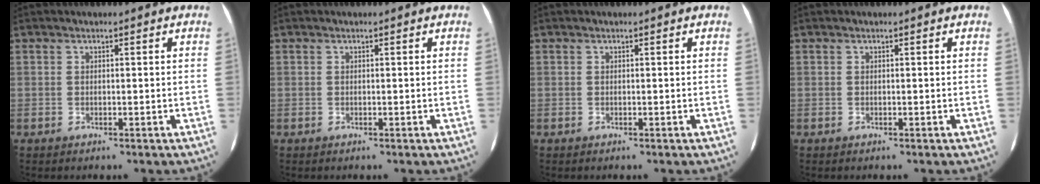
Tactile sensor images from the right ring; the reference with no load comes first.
{"total": 0.0}
{"total": 0.0}
{"total": 0.0}